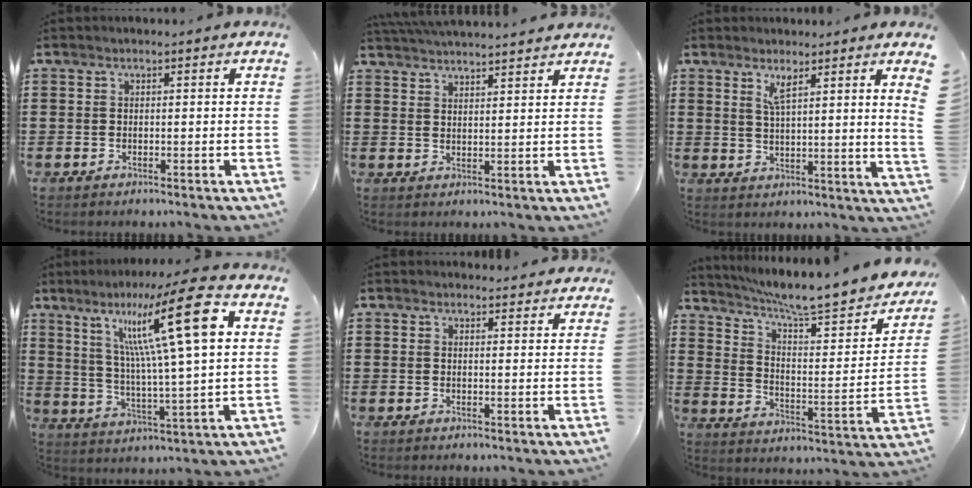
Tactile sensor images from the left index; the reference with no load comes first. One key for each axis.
{"total": 3.5, "fx": 3.5, "fy": -0.2, "fz": 0.3, "tx": -0.017, "ty": -0.011, "tz": 0.064}
{"total": 4.4, "fx": 3.2, "fy": -0.7, "fz": 3.0, "tx": -0.055, "ty": -0.017, "tz": 0.050}
{"total": 15.7, "fx": 7.0, "fy": 1.2, "fz": 14.0, "tx": -0.256, "ty": -0.012, "tz": 0.102}
{"total": 1.4, "fx": 1.4, "fy": 0.4, "fz": 0.1, "tx": 0.001, "ty": -0.001, "tz": 0.026}
{"total": 7.3, "fx": 6.3, "fy": 0.4, "fz": 3.8, "tx": -0.087, "ty": -0.056, "tz": 0.097}